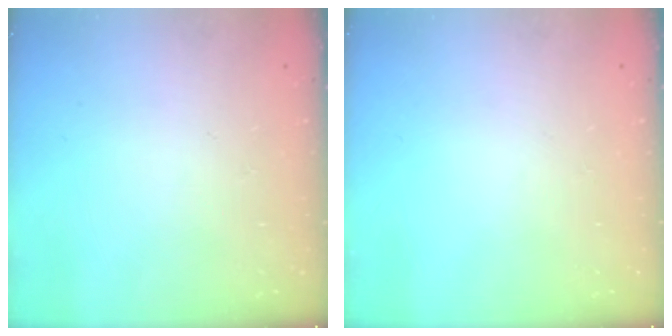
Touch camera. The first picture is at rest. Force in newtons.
{"total": 0.0}